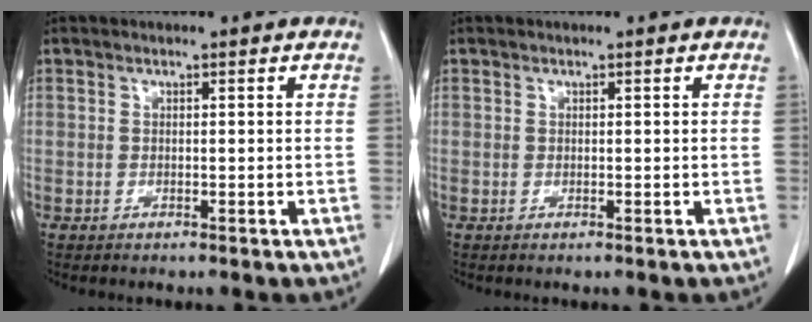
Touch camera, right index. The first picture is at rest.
{"total": 0.0}